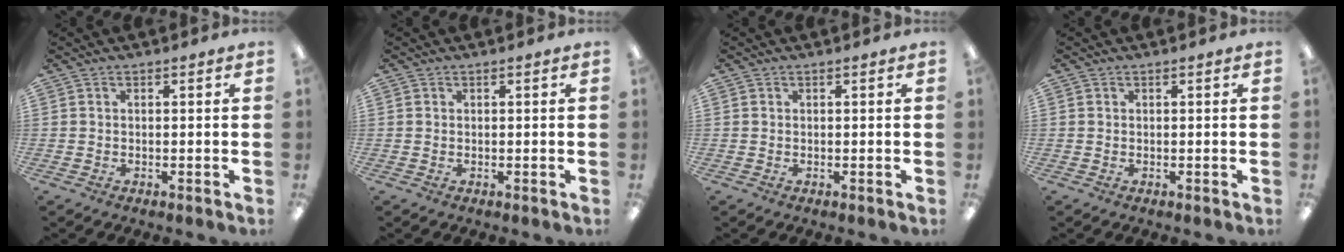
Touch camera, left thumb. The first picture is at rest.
{"total": 0.0}
{"total": 0.0}
{"total": 0.0}